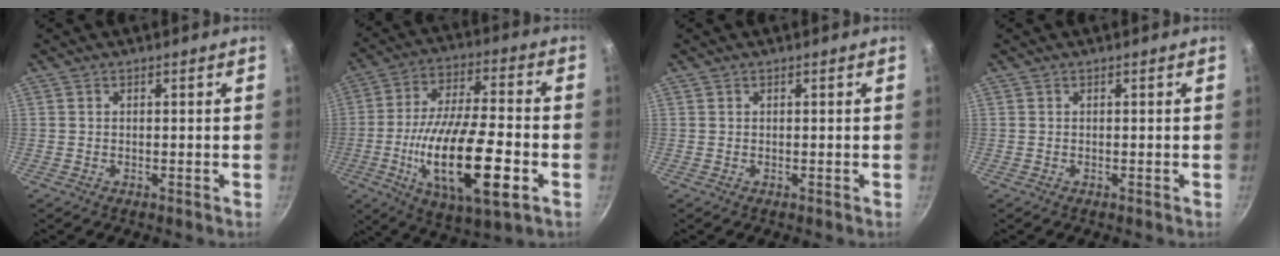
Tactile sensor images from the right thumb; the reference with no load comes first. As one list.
[{"total": 22.2, "force": [-6.0, 7.4, 20.0], "torque": [-0.354, 0.012, -0.103]}, {"total": 0.0}, {"total": 0.0}]